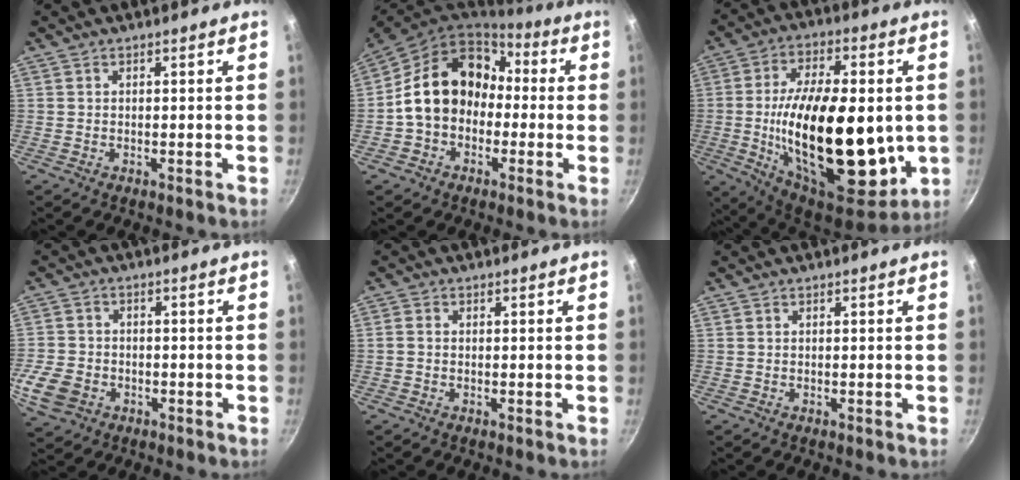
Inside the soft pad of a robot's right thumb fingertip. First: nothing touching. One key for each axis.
{"total": 16.4, "fx": -0.1, "fy": 13.0, "fz": 10.0, "tx": -0.142, "ty": 0.060, "tz": -0.012}
{"total": 30.8, "fx": -2.0, "fy": 15.0, "fz": 26.8, "tx": -0.433, "ty": -0.007, "tz": -0.025}
{"total": 8.8, "fx": -3.0, "fy": 6.9, "fz": 4.5, "tx": -0.095, "ty": 0.017, "tz": -0.056}
{"total": 1.2, "fx": -0.2, "fy": 0.9, "fz": 0.6, "tx": -0.013, "ty": 0.005, "tz": -0.006}
{"total": 0.0}